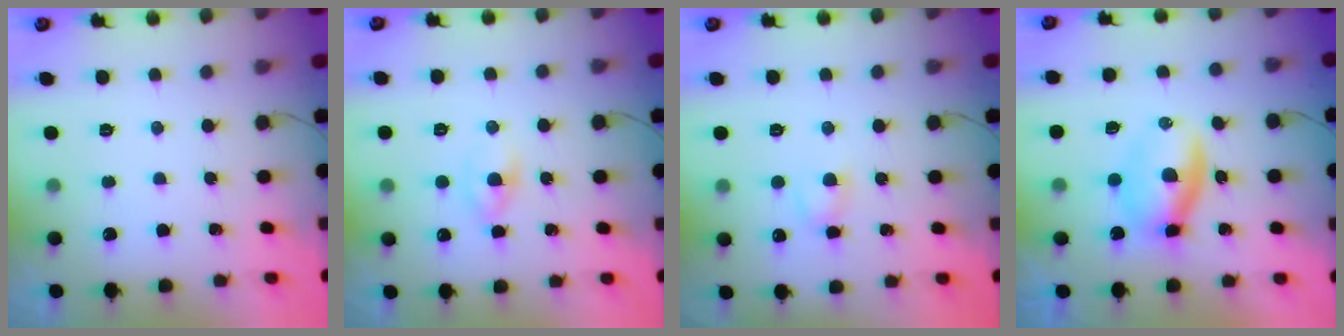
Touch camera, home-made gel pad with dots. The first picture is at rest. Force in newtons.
{"total": 1.8, "press": 1.5, "slide": 1.0}
{"total": 3.1, "press": 2.9, "slide": 1.1}
{"total": 5.1, "press": 5.0, "slide": 1.2}